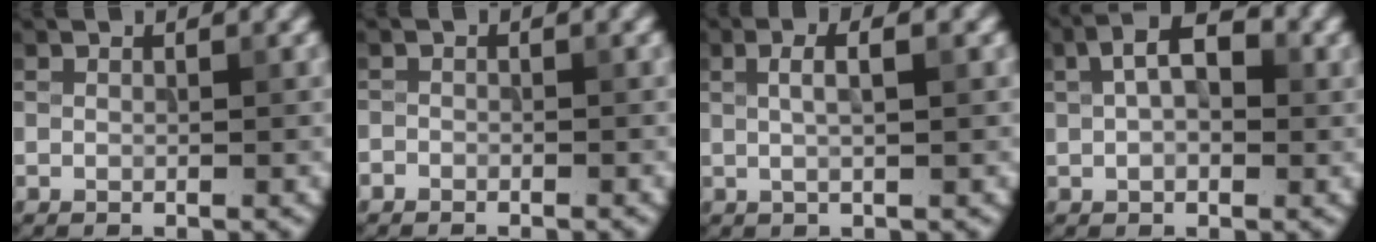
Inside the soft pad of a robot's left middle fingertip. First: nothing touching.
{"total": 1.1, "force": [-1.0, 0.3, 0.0], "torque": [0.004, -0.003, -0.020]}
{"total": 2.6, "force": [0.6, 0.7, 2.5], "torque": [-0.038, 0.005, 0.007]}
{"total": 5.4, "force": [1.4, 3.1, 4.3], "torque": [-0.069, 0.020, 0.009]}